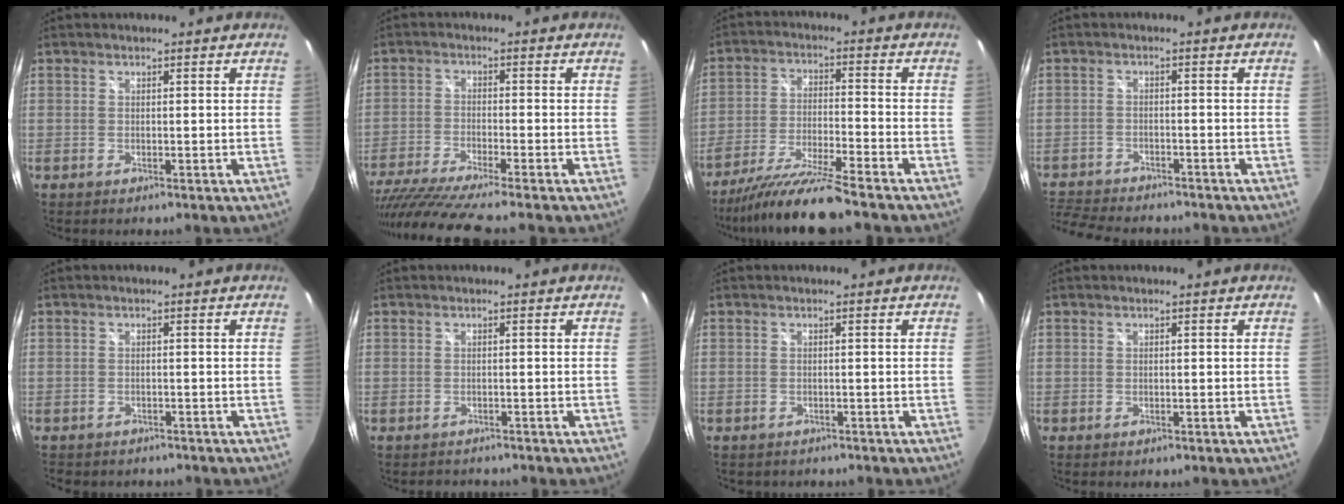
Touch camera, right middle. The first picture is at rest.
{"total": 13.1, "force": [-11.0, -0.5, 7.2], "torque": [-0.151, -0.048, -0.190]}
{"total": 12.0, "force": [-10.6, -1.0, 5.6], "torque": [-0.118, -0.018, -0.190]}
{"total": 11.1, "force": [-9.9, 3.3, 3.7], "torque": [-0.106, -0.010, -0.166]}
{"total": 3.5, "force": [-2.9, 1.7, 1.0], "torque": [-0.026, -0.014, -0.040]}
{"total": 1.9, "force": [-1.8, 0.7, 0.2], "torque": [-0.006, -0.008, -0.025]}
{"total": 1.4, "force": [-1.1, 0.8, 0.3], "torque": [-0.010, -0.005, -0.014]}
{"total": 0.0}